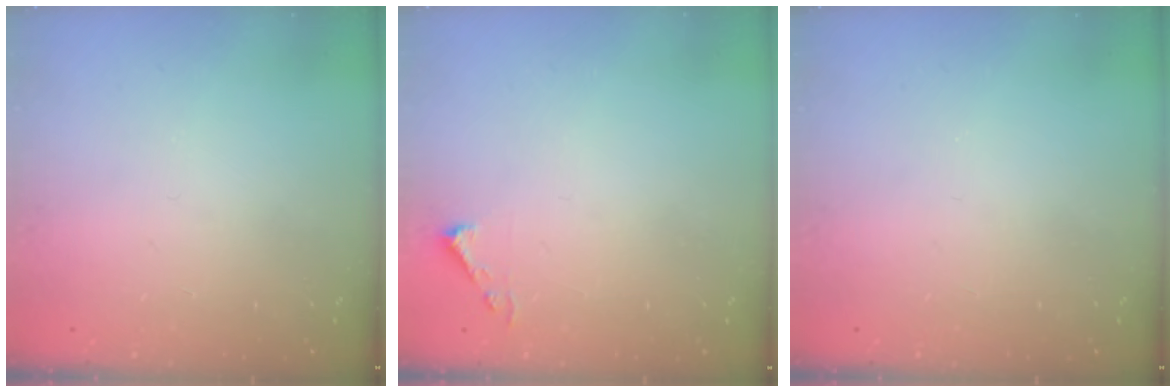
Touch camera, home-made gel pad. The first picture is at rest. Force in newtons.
{"total": 3.7, "press": 3.7, "slide": 0.5}
{"total": 0.0}